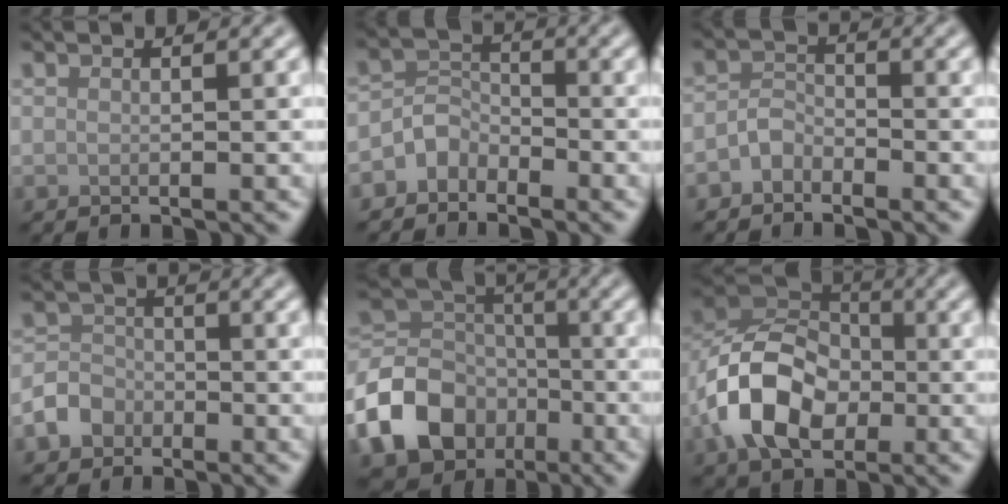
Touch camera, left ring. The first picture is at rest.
{"total": 2.5, "force": [-1.8, 1.6, 0.5], "torque": [-0.005, 0.012, -0.042]}
{"total": 1.8, "force": [-1.4, 1.0, 0.4], "torque": [-0.006, 0.009, -0.030]}
{"total": 3.4, "force": [-1.9, 2.6, 0.9], "torque": [-0.007, -0.001, -0.040]}
{"total": 11.1, "force": [-5.1, 8.5, 5.0], "torque": [-0.127, -0.005, -0.104]}
{"total": 9.2, "force": [-2.3, 6.4, 6.1], "torque": [-0.125, 0.006, -0.057]}